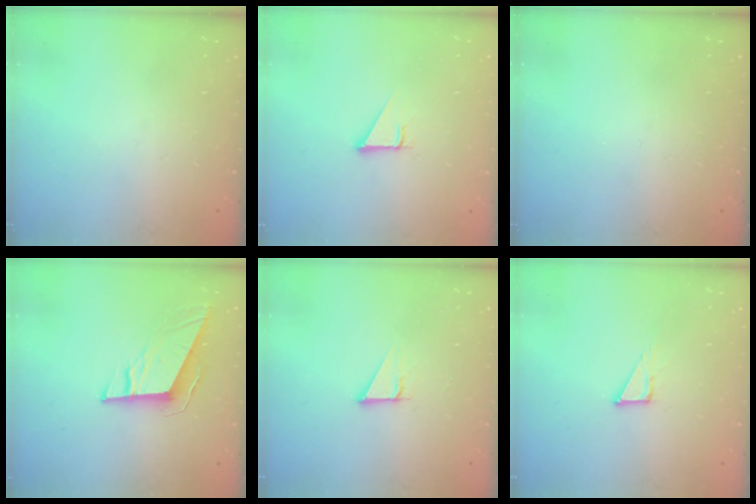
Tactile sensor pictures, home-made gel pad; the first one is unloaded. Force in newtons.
{"total": 2.8, "press": 2.8, "slide": 0.1}
{"total": 0.0}
{"total": 10.5, "press": 10.0, "slide": 3.2}
{"total": 2.8, "press": 2.8, "slide": 0.1}
{"total": 4.7, "press": 4.7, "slide": 0.2}